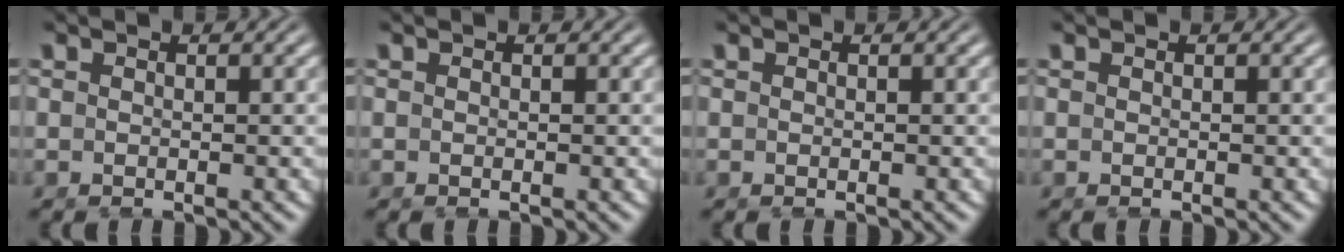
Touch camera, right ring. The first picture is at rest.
{"total": 0.0}
{"total": 0.0}
{"total": 0.0}